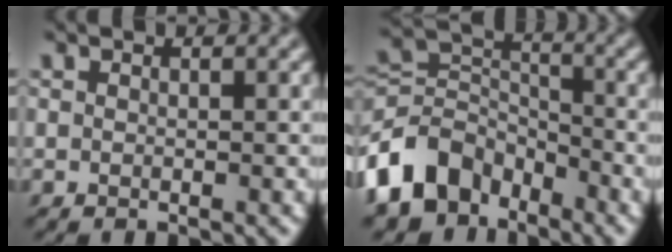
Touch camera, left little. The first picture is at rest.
{"total": 8.4, "force": [-5.2, 5.5, 3.7], "torque": [-0.071, -0.001, -0.117]}